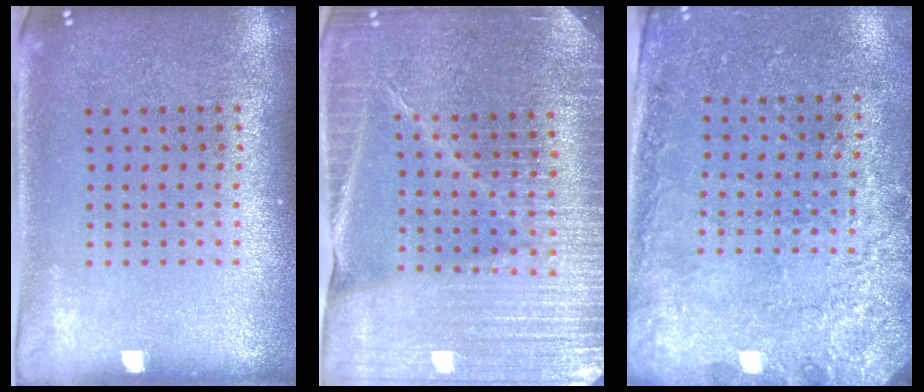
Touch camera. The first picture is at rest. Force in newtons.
{"total": 4.4, "press": 4.1, "slide": 1.6}
{"total": 2.5, "press": 2.1, "slide": 1.3}